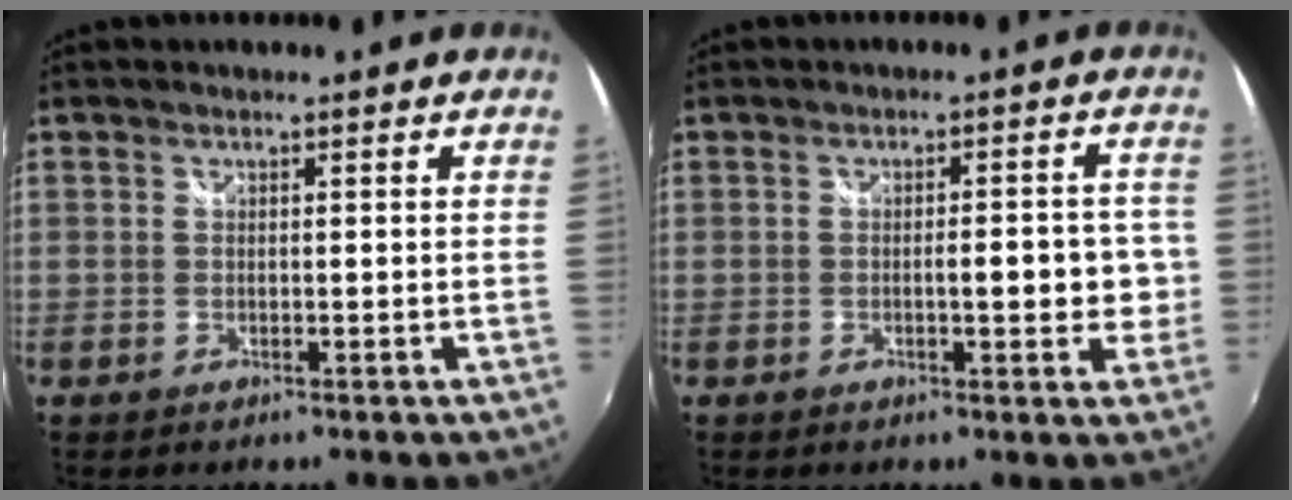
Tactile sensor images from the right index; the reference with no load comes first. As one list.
[{"total": 6.6, "force": [-0.8, 2.3, 6.1], "torque": [-0.086, 0.001, -0.008]}]